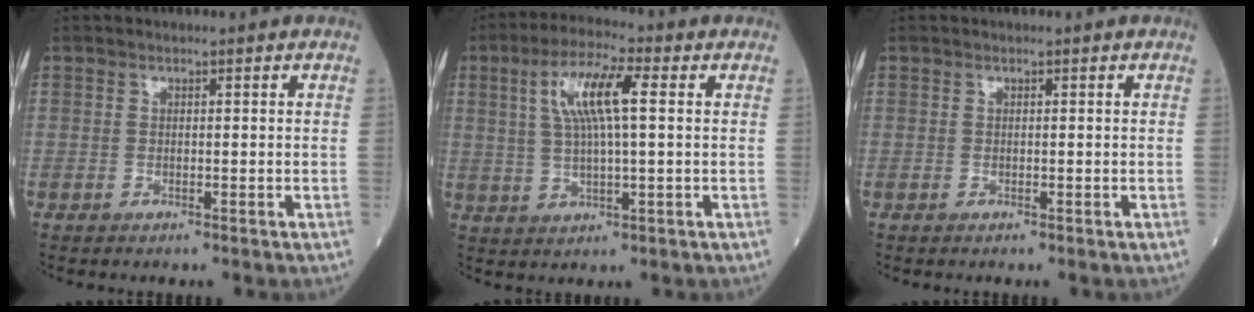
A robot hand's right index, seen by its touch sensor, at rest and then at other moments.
{"total": 9.2, "force": [2.5, 1.5, 8.7], "torque": [-0.173, 0.016, 0.047]}
{"total": 0.0}